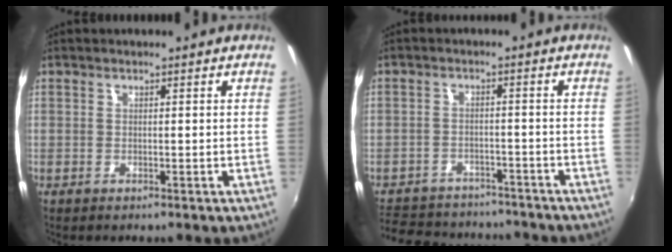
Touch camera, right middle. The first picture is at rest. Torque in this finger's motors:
{"motor_torque": [0.40, -1.29, -0.48, -0.21]}